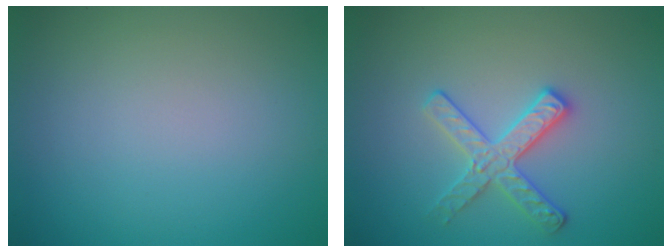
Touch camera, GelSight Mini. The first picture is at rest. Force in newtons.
{"total": 2.8, "press": 2.8, "slide": 0.3}